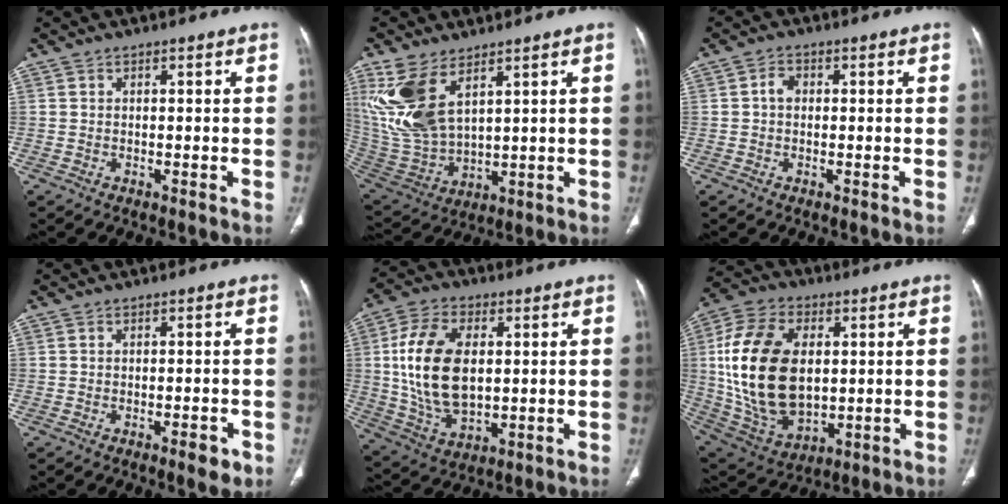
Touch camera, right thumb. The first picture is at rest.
{"total": 14.6, "force": [7.2, 7.3, 10.4], "torque": [-0.218, -0.030, 0.169]}
{"total": 2.0, "force": [0.0, 1.5, 1.3], "torque": [-0.018, 0.008, -0.003]}
{"total": 3.2, "force": [-1.6, 1.0, 2.5], "torque": [-0.027, 0.001, -0.020]}
{"total": 16.9, "force": [1.9, 9.9, 13.6], "torque": [-0.256, -0.007, 0.040]}
{"total": 23.3, "force": [2.2, 14.5, 18.0], "torque": [-0.341, -0.011, 0.053]}